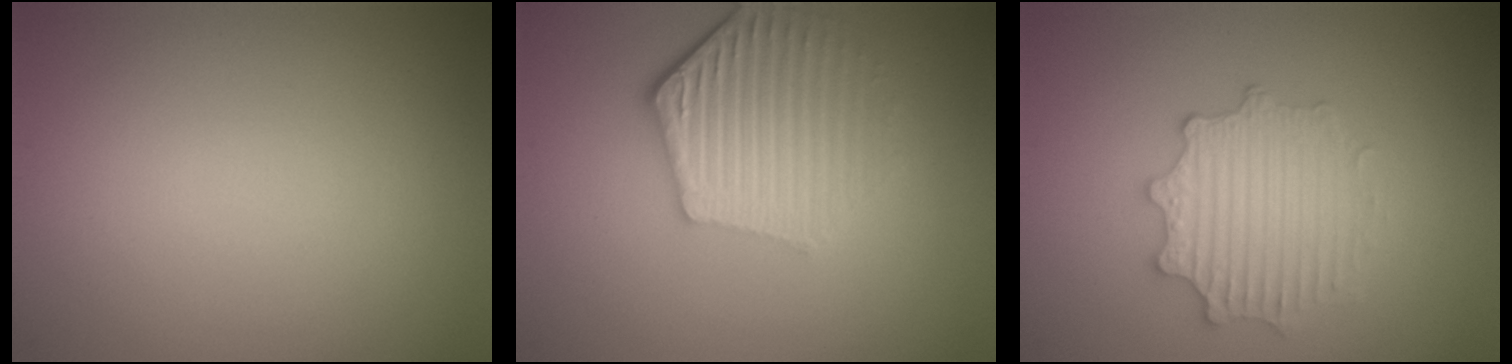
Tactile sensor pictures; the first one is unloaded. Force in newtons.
{"total": 5.6, "press": 4.2, "slide": 3.7}
{"total": 3.5, "press": 3.2, "slide": 1.5}